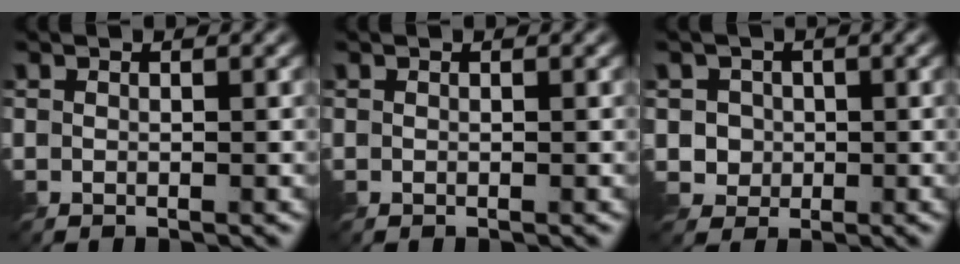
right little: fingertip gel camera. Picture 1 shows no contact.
{"total": 0.0}
{"total": 2.8, "force": [0.3, 2.7, 0.8], "torque": [-0.005, 0.007, 0.010]}